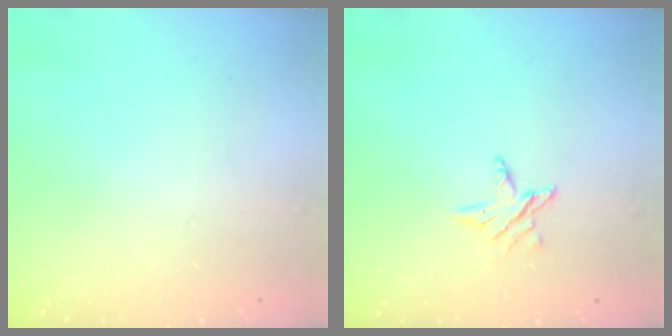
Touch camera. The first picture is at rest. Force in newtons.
{"total": 4.0, "press": 4.0, "slide": 0.5}